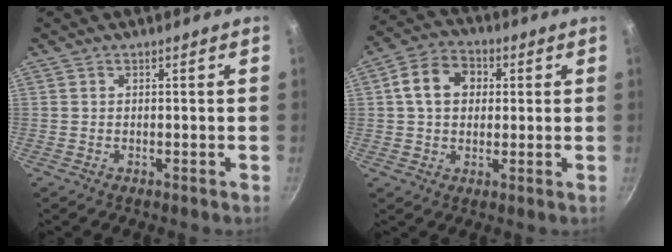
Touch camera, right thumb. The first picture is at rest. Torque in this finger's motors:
{"motor_torque": [0.63, 1.64, 0.51, -0.35, 0.24]}